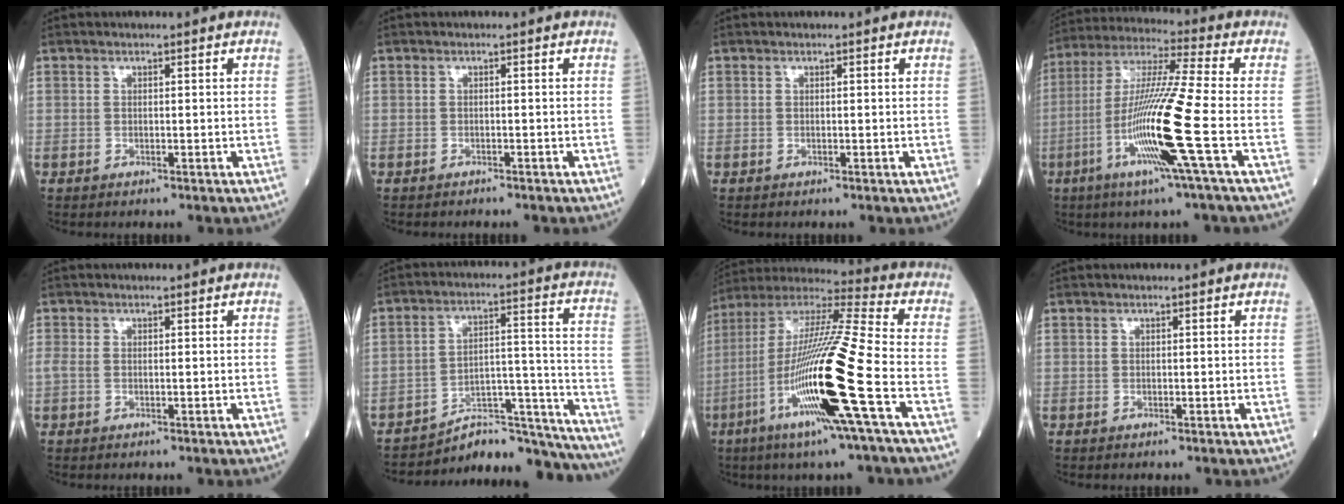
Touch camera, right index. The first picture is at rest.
{"total": 1.2, "force": [-1.2, 0.3, 0.4], "torque": [-0.013, -0.002, -0.016]}
{"total": 0.0}
{"total": 15.2, "force": [-4.8, -1.9, 14.3], "torque": [-0.287, -0.018, -0.099]}
{"total": 1.0, "force": [-0.2, 0.6, 0.8], "torque": [-0.024, 0.004, -0.004]}
{"total": 18.5, "force": [-18.0, 2.6, 3.7], "torque": [-0.013, 0.070, -0.250]}
{"total": 20.7, "force": [-6.9, -0.8, 19.5], "torque": [-0.402, -0.029, -0.142]}
{"total": 0.0}